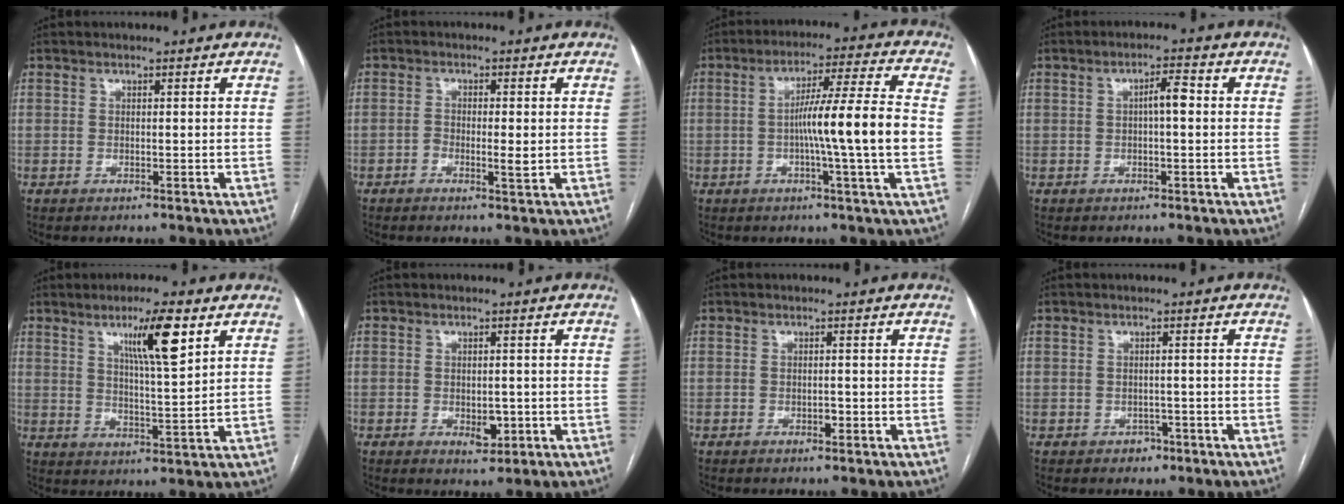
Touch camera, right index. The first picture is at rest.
{"total": 2.7, "force": [-0.6, 0.8, 2.5], "torque": [-0.042, 0.000, -0.008]}
{"total": 12.1, "force": [-1.2, -1.4, 12.0], "torque": [-0.193, 0.006, -0.025]}
{"total": 3.1, "force": [0.1, 0.6, 3.0], "torque": [-0.047, 0.009, 0.000]}
{"total": 9.3, "force": [4.8, 0.7, 7.9], "torque": [-0.135, -0.002, 0.079]}
{"total": 3.1, "force": [-0.9, 1.8, 2.4], "torque": [-0.033, -0.001, -0.004]}
{"total": 1.1, "force": [-0.5, 0.6, 0.8], "torque": [-0.013, 0.001, -0.006]}
{"total": 2.0, "force": [-1.2, 1.5, 0.6], "torque": [-0.004, 0.006, -0.012]}